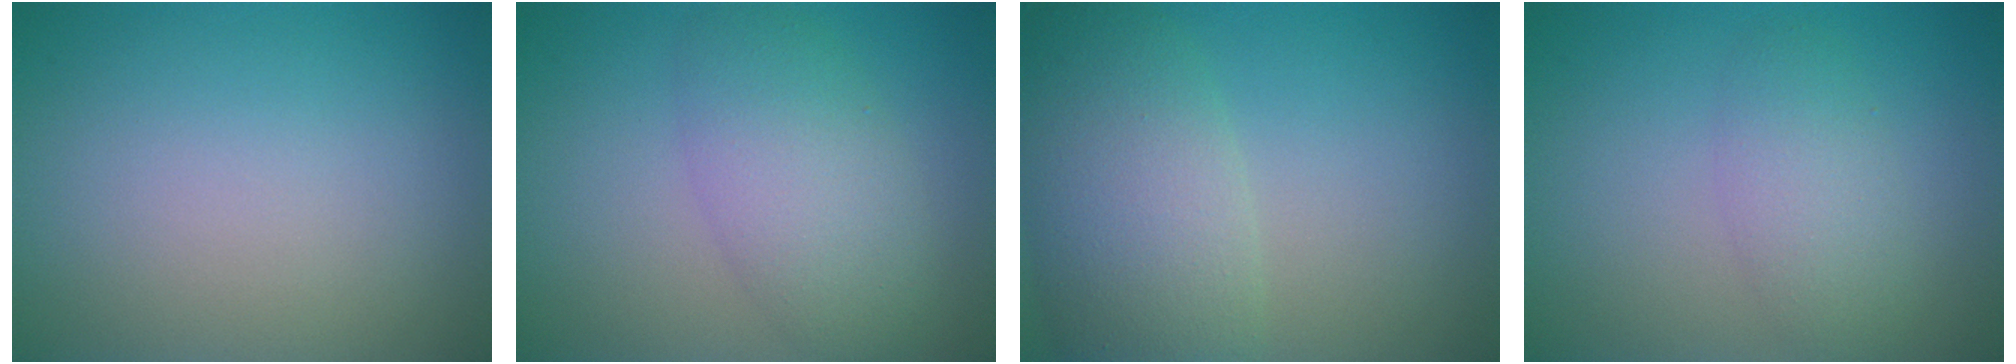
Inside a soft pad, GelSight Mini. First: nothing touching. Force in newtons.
{"total": 5.0, "press": 5.0, "slide": 0.3}
{"total": 7.1, "press": 7.0, "slide": 0.4}
{"total": 2.8, "press": 2.8, "slide": 0.1}